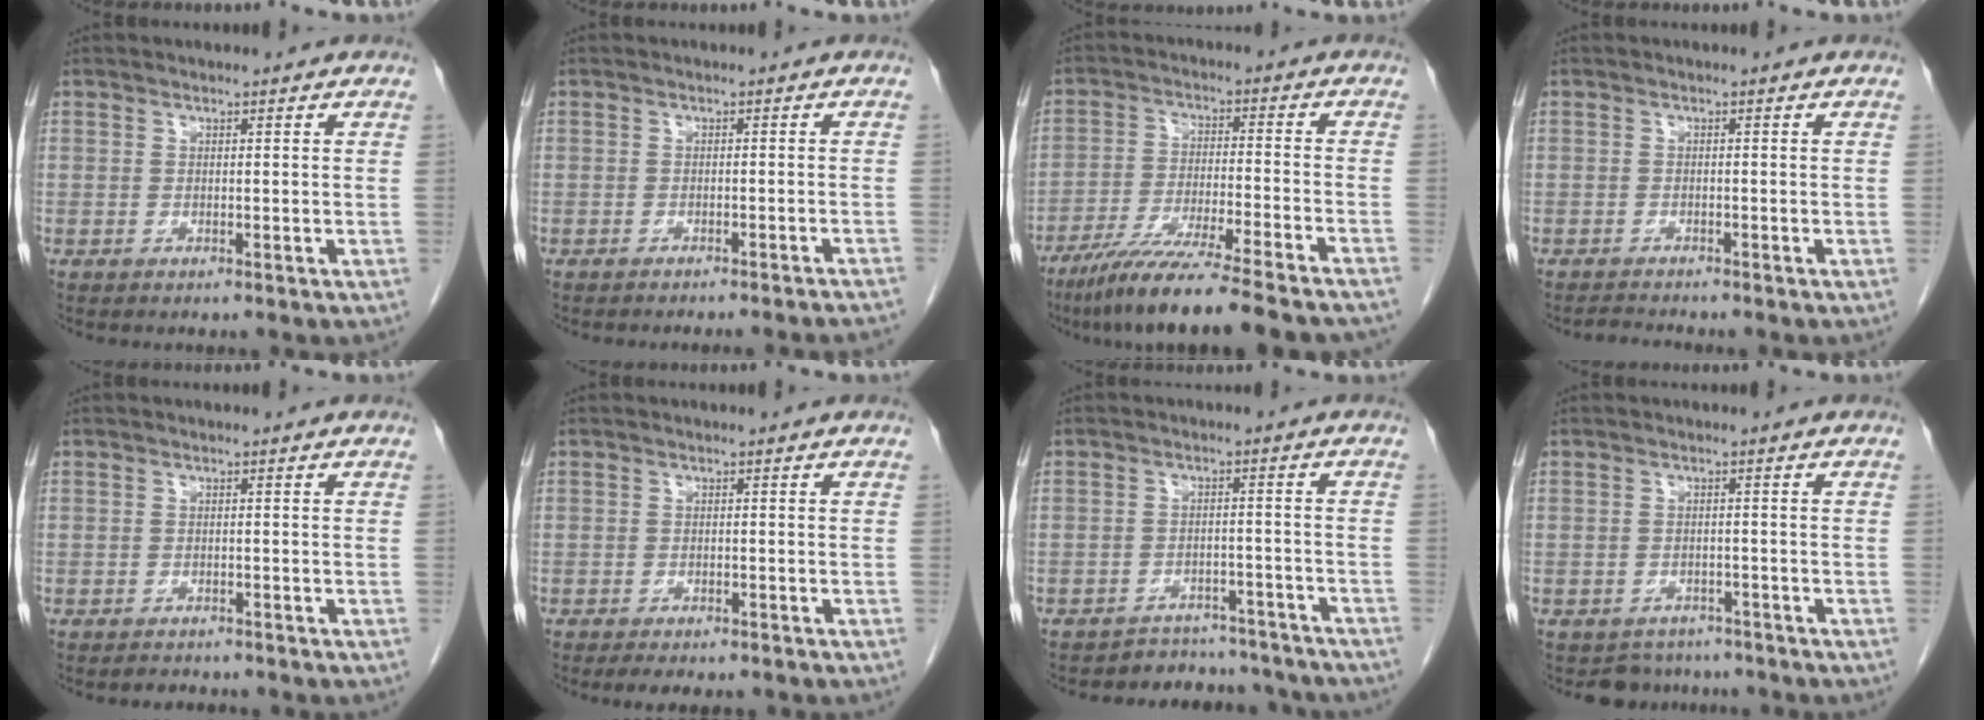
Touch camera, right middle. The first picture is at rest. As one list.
[{"total": 9.1, "force": [-8.6, -0.6, 2.8], "torque": [-0.017, -0.011, -0.093]}, {"total": 18.0, "force": [-15.1, 0.0, 9.8], "torque": [-0.144, -0.042, -0.237]}, {"total": 1.6, "force": [-1.6, -0.2, 0.1], "torque": [-0.009, -0.010, -0.027]}, {"total": 1.3, "force": [-1.2, 0.4, 0.1], "torque": [-0.005, -0.003, -0.016]}, {"total": 3.8, "force": [-3.1, 1.4, 1.8], "torque": [-0.024, -0.007, -0.038]}, {"total": 9.4, "force": [-8.8, 3.1, 0.2], "torque": [0.012, 0.024, -0.101]}, {"total": 3.7, "force": [-3.2, 1.8, -0.6], "torque": [0.008, 0.007, -0.047]}]